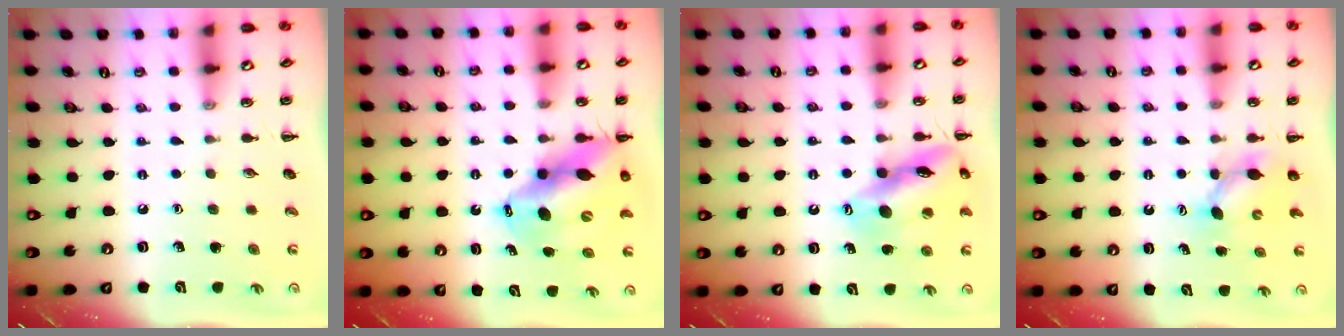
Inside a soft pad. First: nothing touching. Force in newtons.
{"total": 14.7, "press": 14.2, "slide": 3.9}
{"total": 15.3, "press": 15.2, "slide": 2.2}
{"total": 5.1, "press": 5.1, "slide": 0.6}